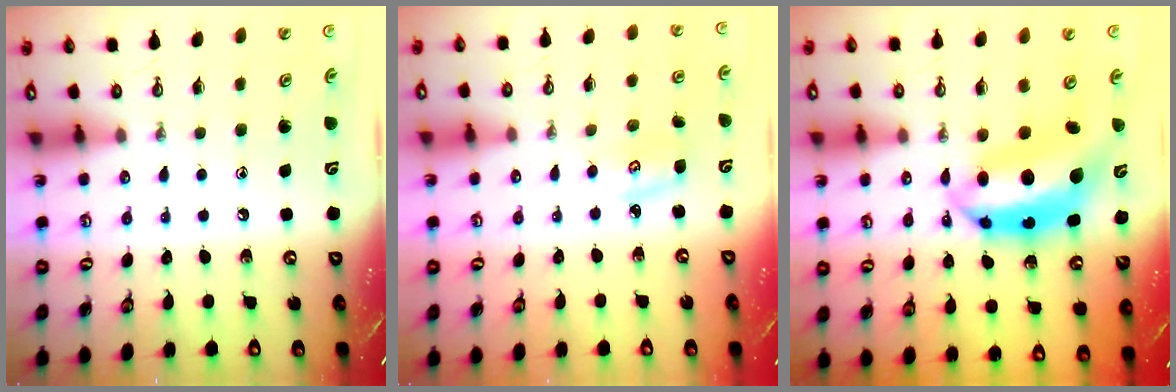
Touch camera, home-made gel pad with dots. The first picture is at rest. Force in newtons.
{"total": 3.5, "press": 3.5, "slide": 0.4}
{"total": 10.2, "press": 10.2, "slide": 1.0}